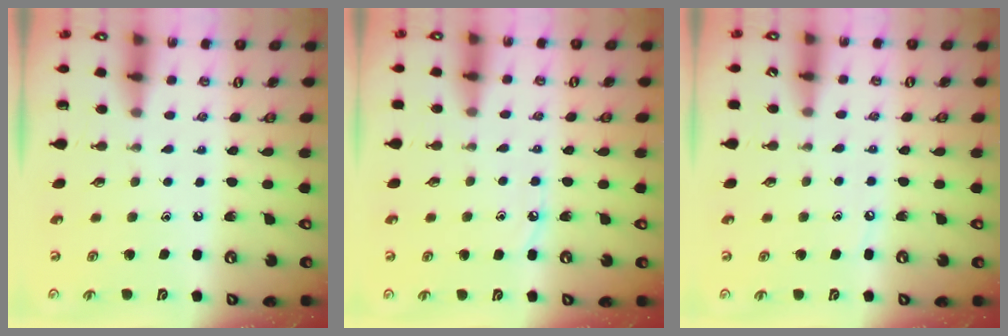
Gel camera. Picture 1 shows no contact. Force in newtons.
{"total": 4.9, "press": 4.8, "slide": 0.7}
{"total": 2.6, "press": 2.6, "slide": 0.4}